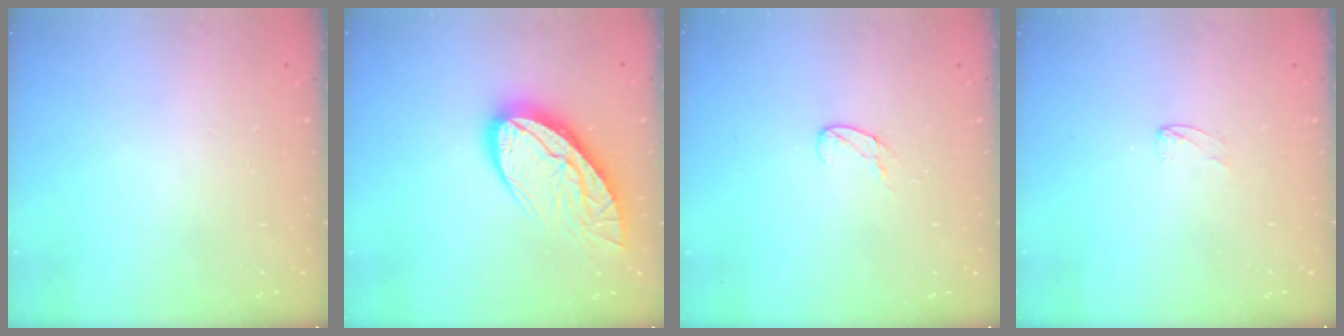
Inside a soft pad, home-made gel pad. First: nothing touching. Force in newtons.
{"total": 14.0, "press": 13.9, "slide": 1.4}
{"total": 5.5, "press": 5.4, "slide": 0.5}
{"total": 1.7, "press": 1.7, "slide": 0.1}